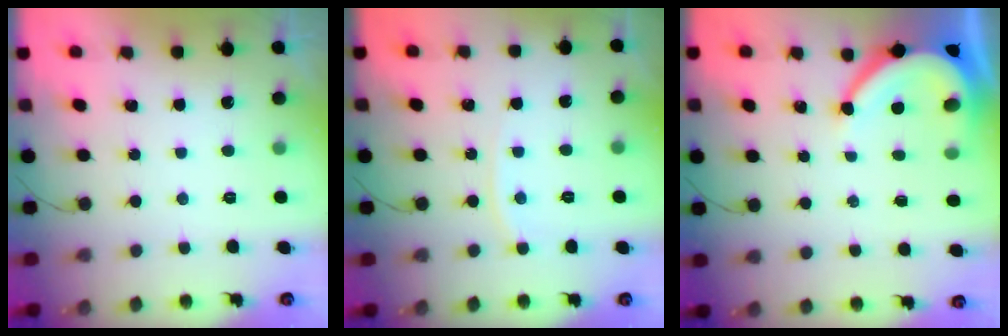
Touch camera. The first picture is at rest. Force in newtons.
{"total": 3.5, "press": 3.5, "slide": 0.5}
{"total": 8.3, "press": 8.3, "slide": 0.6}